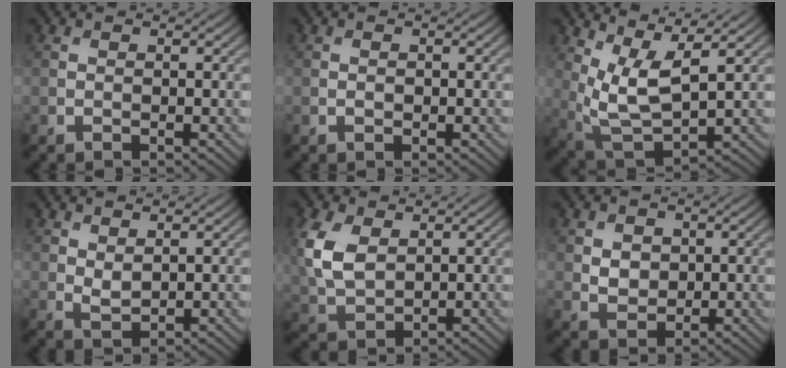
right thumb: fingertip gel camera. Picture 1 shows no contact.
{"total": 0.6, "force": [-0.1, 0.4, 0.5], "torque": [-0.005, -0.003, -0.001]}
{"total": 8.3, "force": [3.7, 3.2, 6.8], "torque": [-0.158, -0.006, 0.080]}
{"total": 2.0, "force": [1.1, 0.9, 1.3], "torque": [-0.032, -0.006, 0.027]}
{"total": 7.7, "force": [2.2, 4.9, 5.5], "torque": [-0.161, 0.007, 0.047]}
{"total": 2.9, "force": [0.8, 2.3, 1.5], "torque": [-0.039, -0.003, 0.013]}